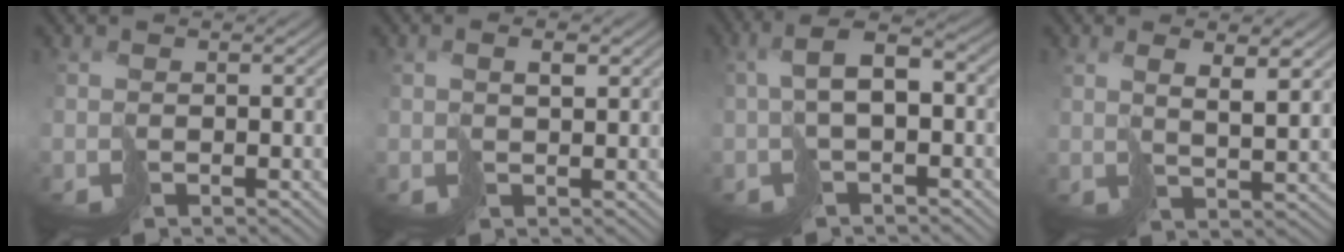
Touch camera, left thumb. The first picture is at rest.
{"total": 1.8, "force": [1.1, 0.5, 1.4], "torque": [-0.024, 0.004, 0.021]}
{"total": 5.7, "force": [-0.2, 2.2, 5.2], "torque": [-0.097, 0.015, -0.006]}
{"total": 4.9, "force": [2.7, 1.2, 3.9], "torque": [-0.059, 0.000, 0.050]}